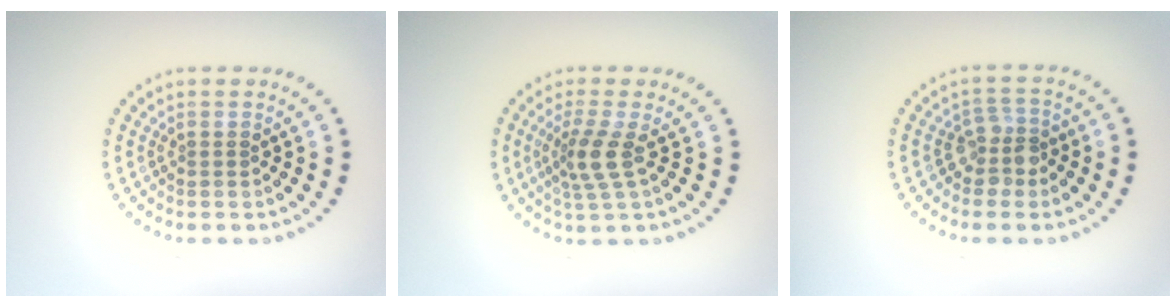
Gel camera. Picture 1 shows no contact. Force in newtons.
{"total": 2.9, "press": 2.1, "slide": 2.0}
{"total": 2.5, "press": 2.0, "slide": 1.5}